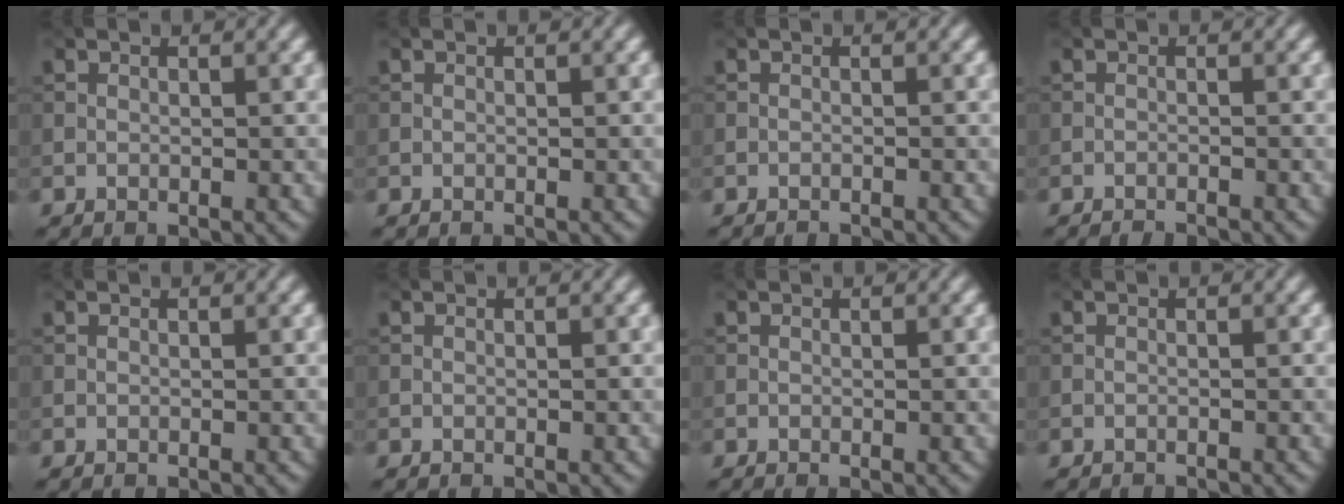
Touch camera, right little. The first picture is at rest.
{"total": 0.0}
{"total": 0.9, "force": [-0.9, 0.1, 0.2], "torque": [0.003, -0.001, -0.017]}
{"total": 1.8, "force": [-1.6, 0.2, 0.6], "torque": [-0.007, 0.001, -0.028]}
{"total": 0.0}
{"total": 0.0}
{"total": 0.0}
{"total": 1.0, "force": [-1.0, 0.1, 0.2], "torque": [0.004, -0.001, -0.016]}